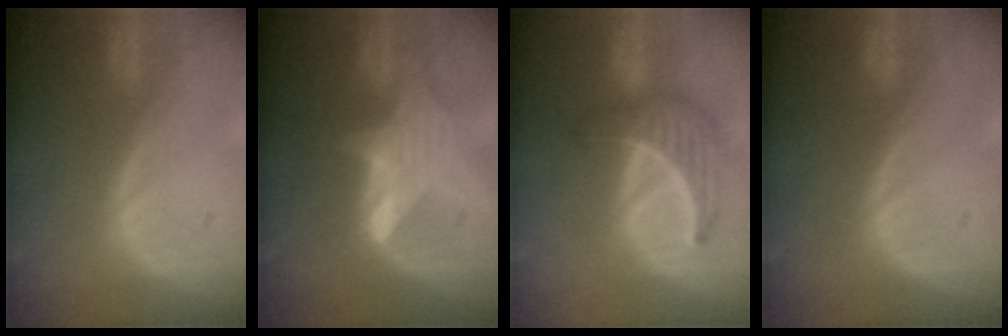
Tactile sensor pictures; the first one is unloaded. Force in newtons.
{"total": 6.1, "press": 6.0, "slide": 0.5}
{"total": 6.7, "press": 6.1, "slide": 2.6}
{"total": 0.0}